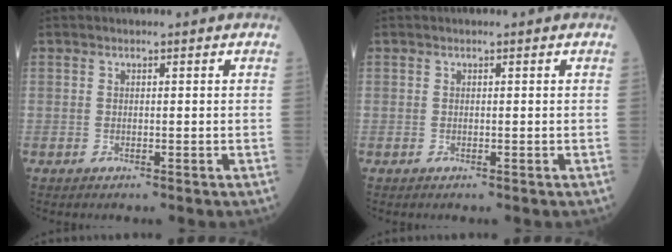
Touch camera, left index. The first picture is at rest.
{"total": 0.0}